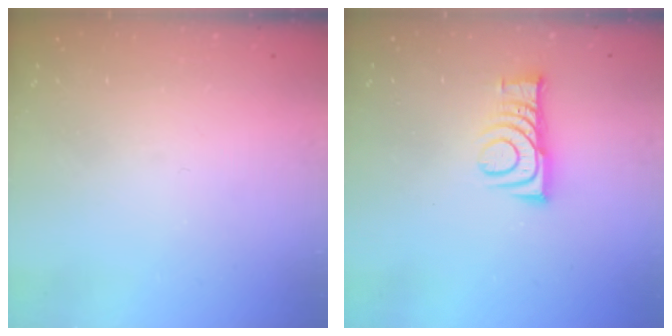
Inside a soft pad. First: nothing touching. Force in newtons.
{"total": 8.8, "press": 8.8, "slide": 0.1}